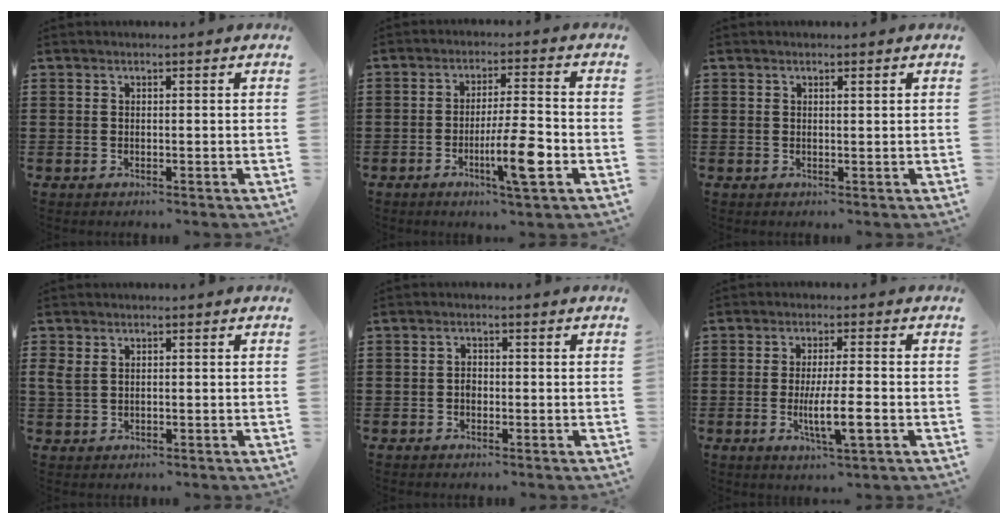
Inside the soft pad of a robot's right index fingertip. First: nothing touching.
{"total": 8.9, "force": [-3.2, 1.2, 8.2], "torque": [-0.143, -0.004, -0.056]}
{"total": 0.6, "force": [0.4, 0.1, 0.5], "torque": [-0.011, 0.001, 0.007]}
{"total": 2.1, "force": [1.1, 1.2, 1.3], "torque": [-0.036, 0.002, 0.018]}
{"total": 1.4, "force": [-0.4, 1.0, 0.9], "torque": [-0.020, 0.002, -0.007]}
{"total": 6.4, "force": [-1.7, 0.9, 6.1], "torque": [-0.115, -0.013, -0.031]}